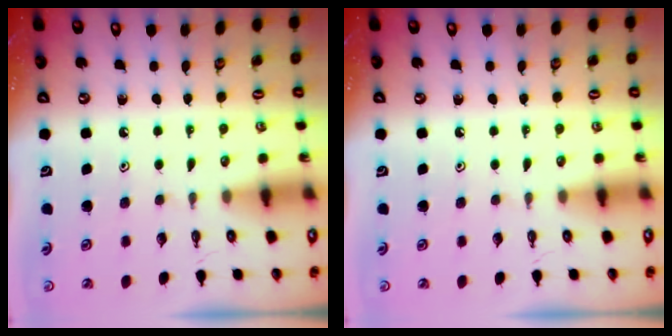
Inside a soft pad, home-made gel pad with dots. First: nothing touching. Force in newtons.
{"total": 0.0}